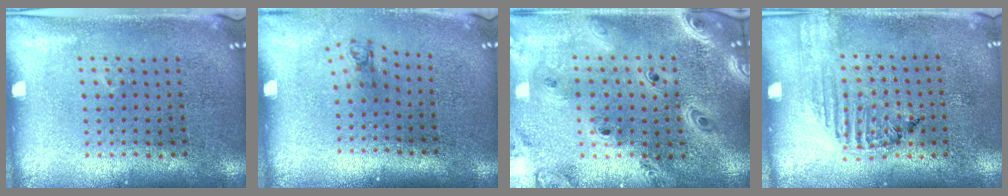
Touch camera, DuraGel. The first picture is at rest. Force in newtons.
{"total": 0.7, "press": 0.3, "slide": 0.7}
{"total": 3.2, "press": 2.6, "slide": 1.9}
{"total": 1.3, "press": 1.3, "slide": 0.2}